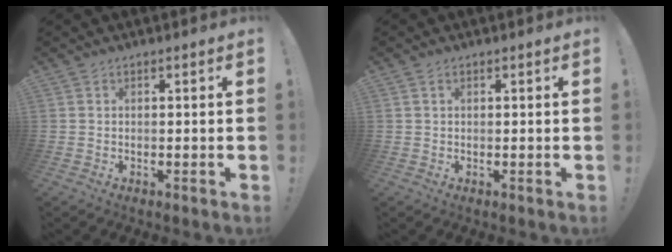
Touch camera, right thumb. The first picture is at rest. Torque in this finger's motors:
{"motor_torque": [-0.08, -0.07, -0.19, 0.11, 0.07]}